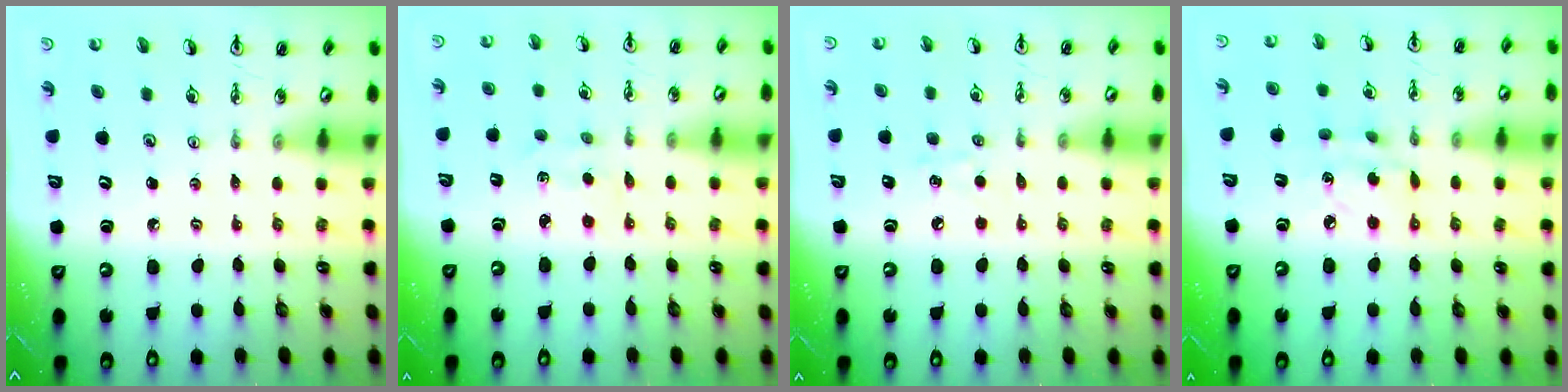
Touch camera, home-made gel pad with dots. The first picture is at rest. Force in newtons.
{"total": 1.5, "press": 1.4, "slide": 0.4}
{"total": 4.7, "press": 4.6, "slide": 0.7}
{"total": 6.7, "press": 6.7, "slide": 0.1}